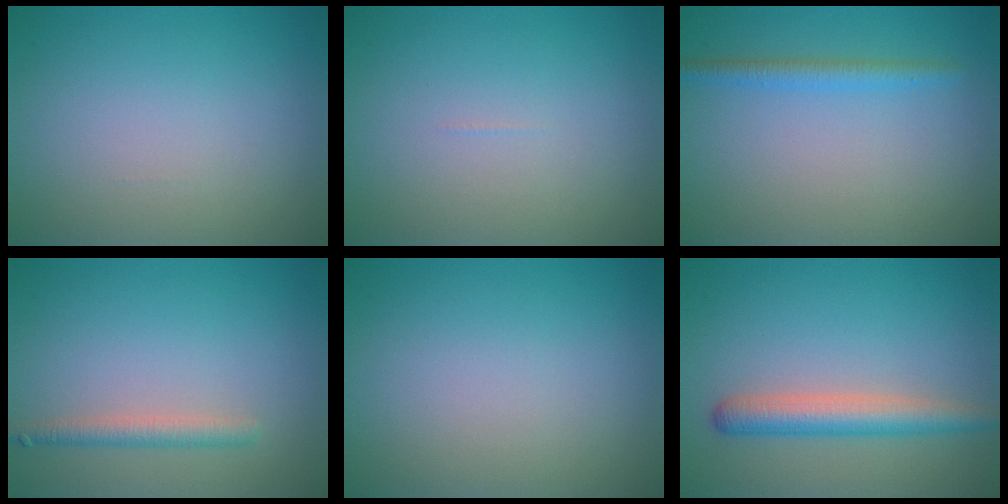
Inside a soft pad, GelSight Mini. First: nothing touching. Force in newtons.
{"total": 0.0}
{"total": 1.8, "press": 1.8, "slide": 0.0}
{"total": 1.8, "press": 1.8, "slide": 0.1}
{"total": 0.0}
{"total": 3.6, "press": 3.6, "slide": 0.2}